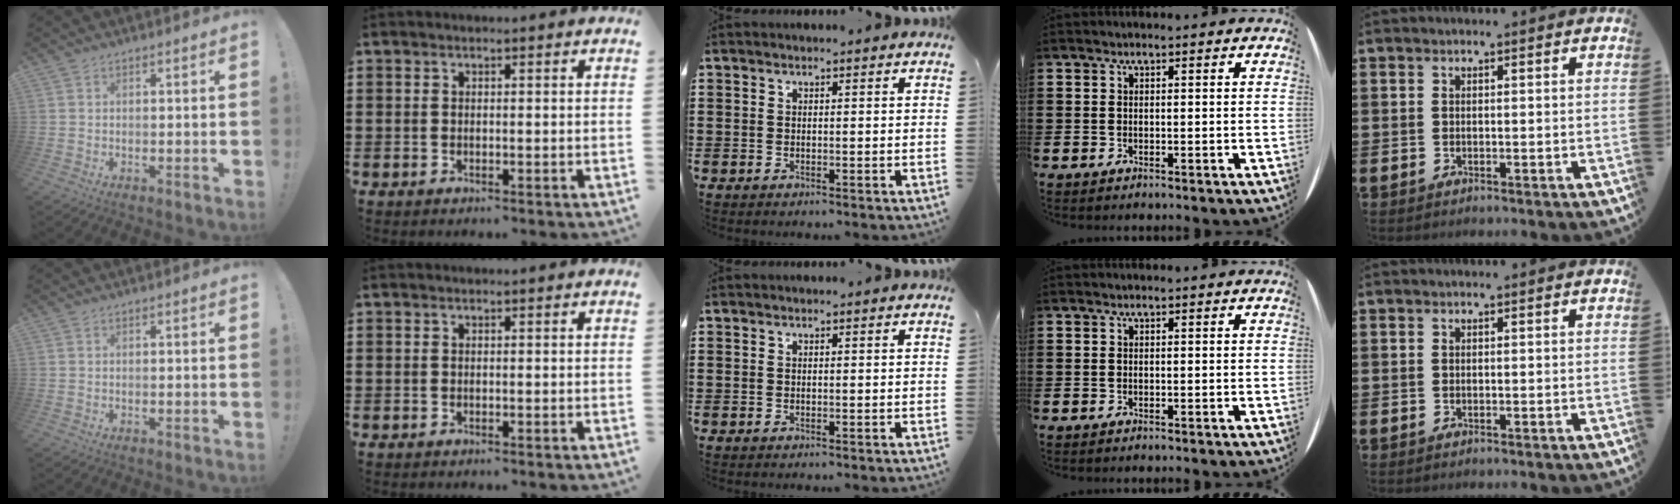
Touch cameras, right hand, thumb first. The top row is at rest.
{}